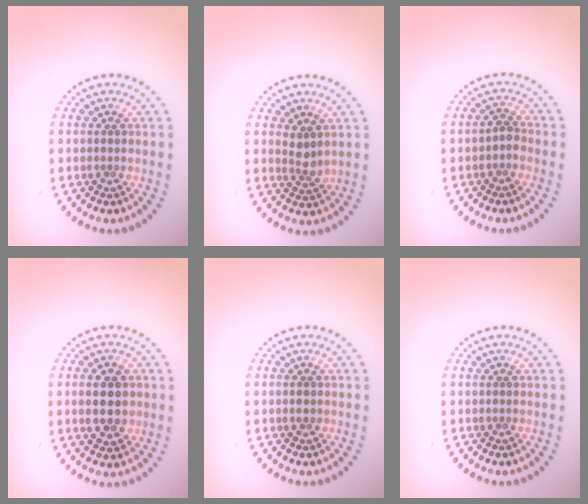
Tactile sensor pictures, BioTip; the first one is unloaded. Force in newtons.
{"total": 1.7, "press": 1.4, "slide": 1.0}
{"total": 1.1, "press": 0.9, "slide": 0.6}
{"total": 3.6, "press": 3.6, "slide": 0.1}
{"total": 0.9, "press": 0.9, "slide": 0.1}
{"total": 0.0}